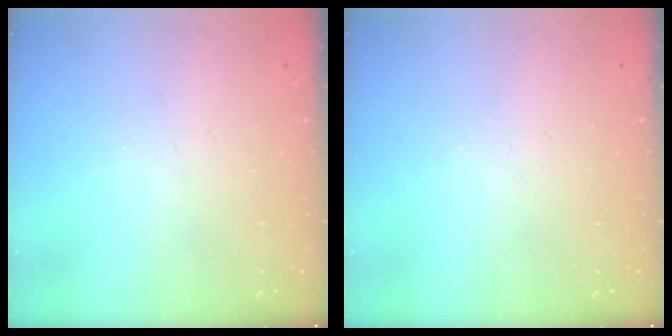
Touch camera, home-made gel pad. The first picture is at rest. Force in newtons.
{"total": 0.0}